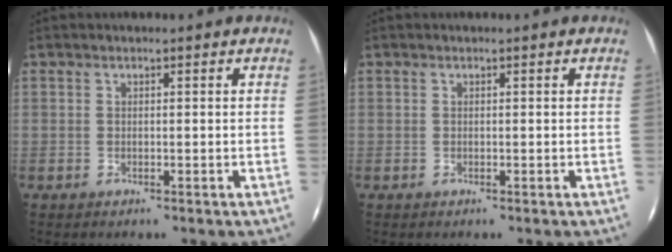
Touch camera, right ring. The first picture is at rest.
{"total": 0.0}